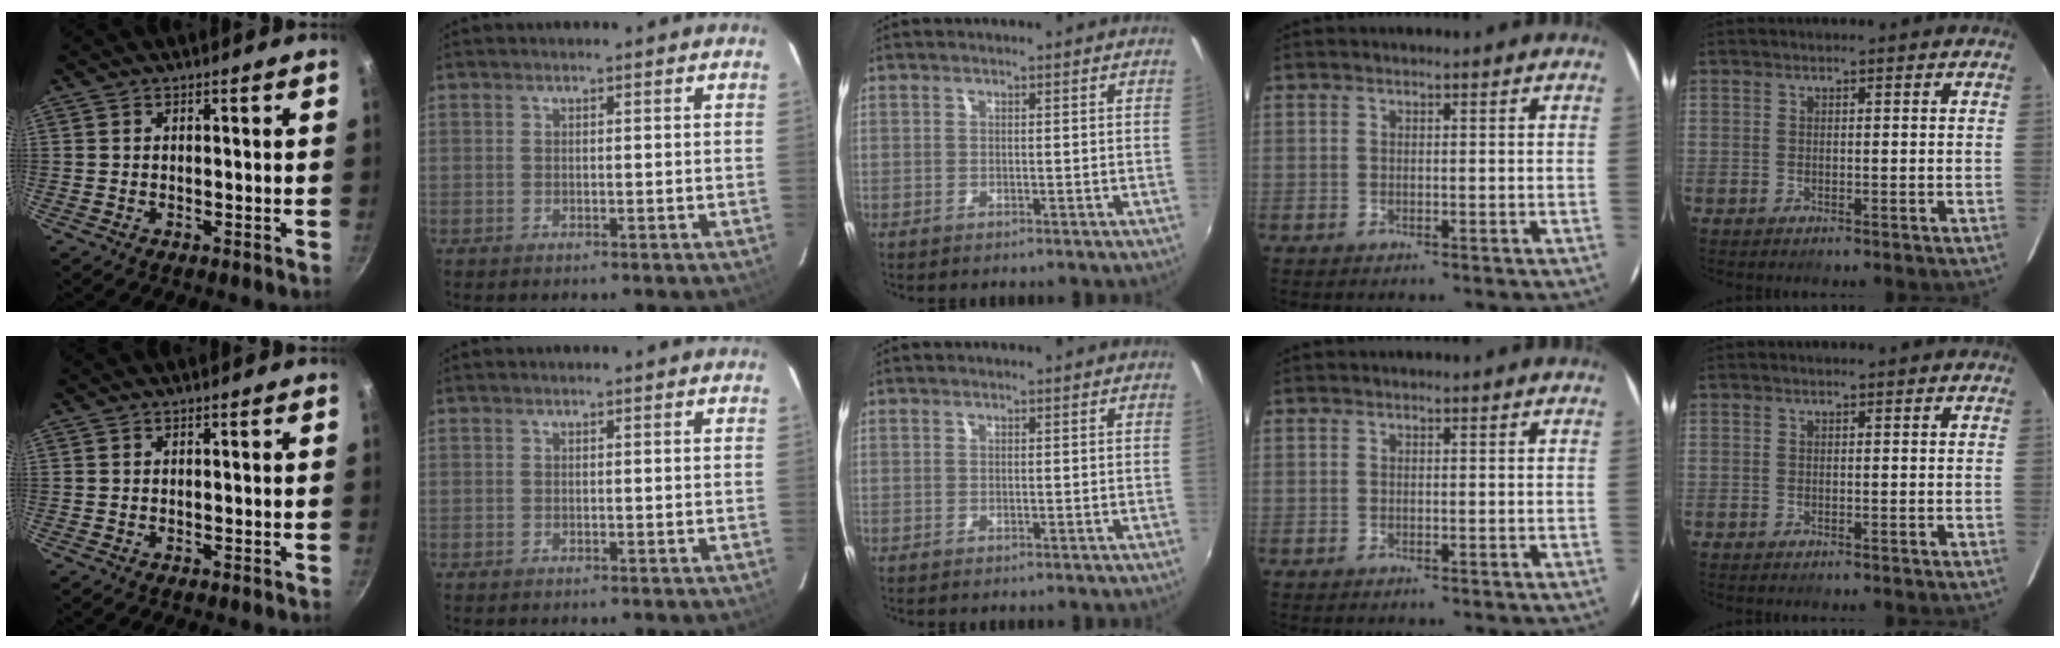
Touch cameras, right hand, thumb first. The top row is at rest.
{}